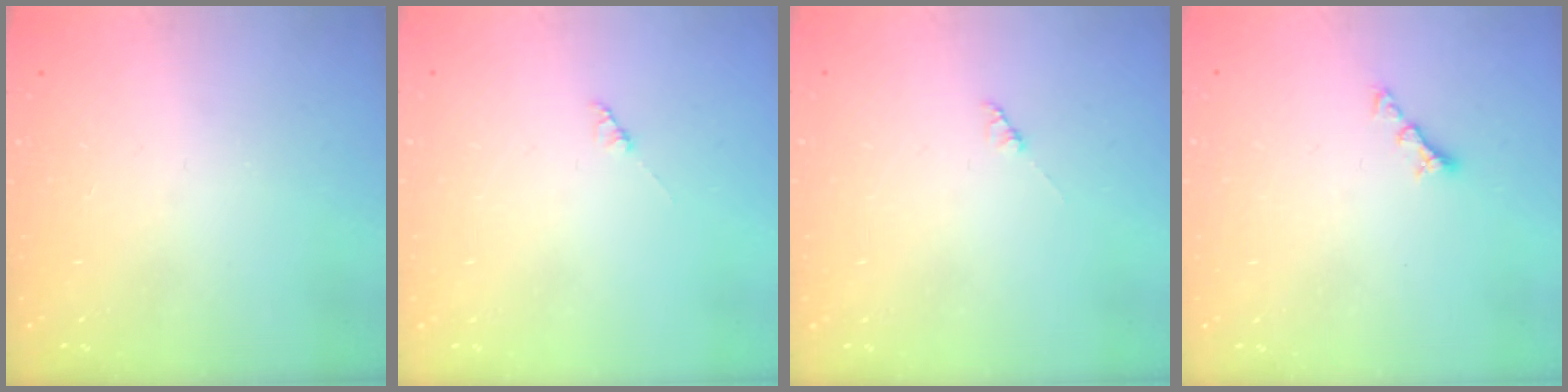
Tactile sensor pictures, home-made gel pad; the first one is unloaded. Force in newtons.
{"total": 1.4, "press": 1.4, "slide": 0.2}
{"total": 1.4, "press": 1.4, "slide": 0.2}
{"total": 3.5, "press": 3.5, "slide": 0.6}